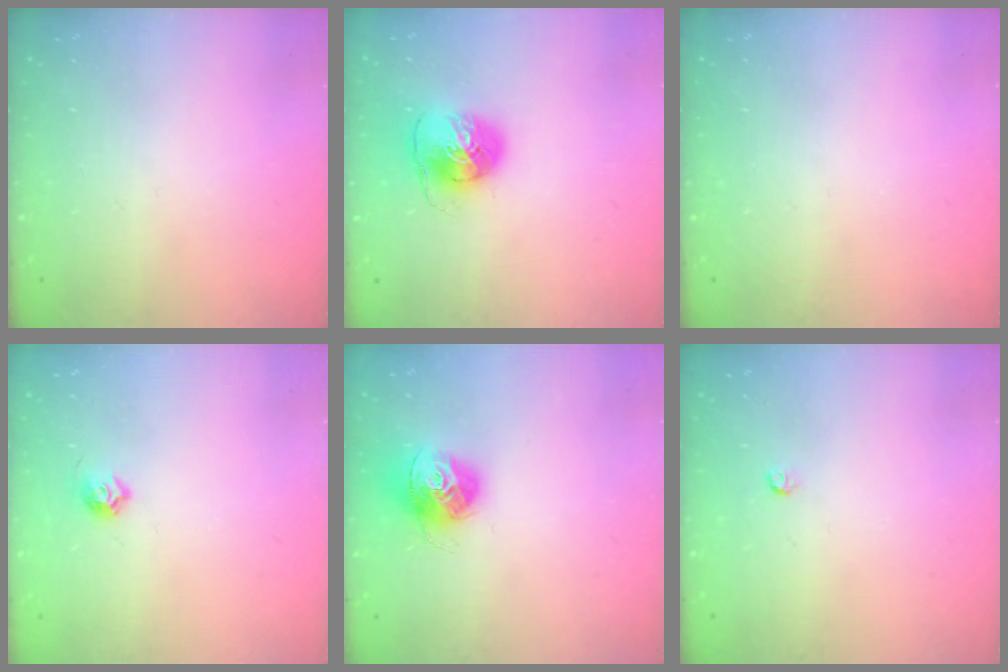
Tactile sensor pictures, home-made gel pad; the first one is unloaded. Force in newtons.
{"total": 8.1, "press": 8.0, "slide": 1.2}
{"total": 0.0}
{"total": 6.1, "press": 6.0, "slide": 1.1}
{"total": 13.7, "press": 13.6, "slide": 1.3}
{"total": 3.2, "press": 3.2, "slide": 0.4}